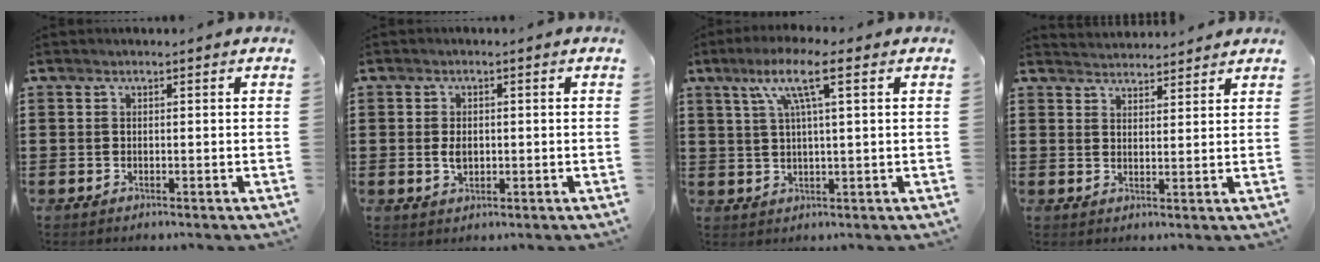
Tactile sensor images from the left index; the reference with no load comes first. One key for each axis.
{"total": 2.3, "fx": -0.1, "fy": 1.5, "fz": 1.8, "tx": -0.038, "ty": 0.004, "tz": -0.002}
{"total": 7.6, "fx": 3.3, "fy": 0.9, "fz": 6.7, "tx": -0.138, "ty": 0.007, "tz": 0.054}
{"total": 2.7, "fx": 2.7, "fy": 0.0, "fz": -0.5, "tx": 0.000, "ty": -0.010, "tz": 0.050}